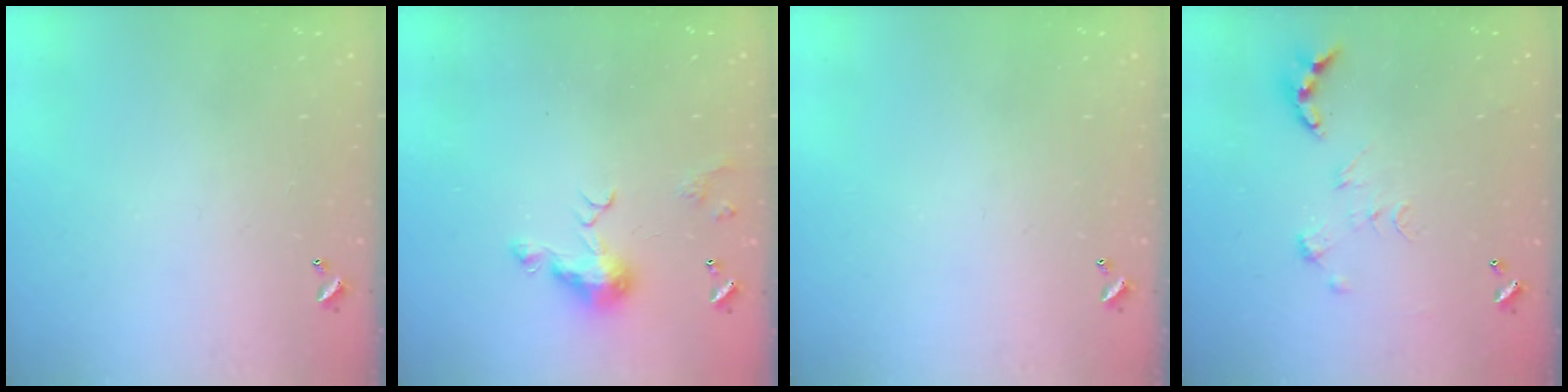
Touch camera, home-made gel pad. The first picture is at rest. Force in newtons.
{"total": 7.3, "press": 7.3, "slide": 1.0}
{"total": 0.0}
{"total": 0.0}